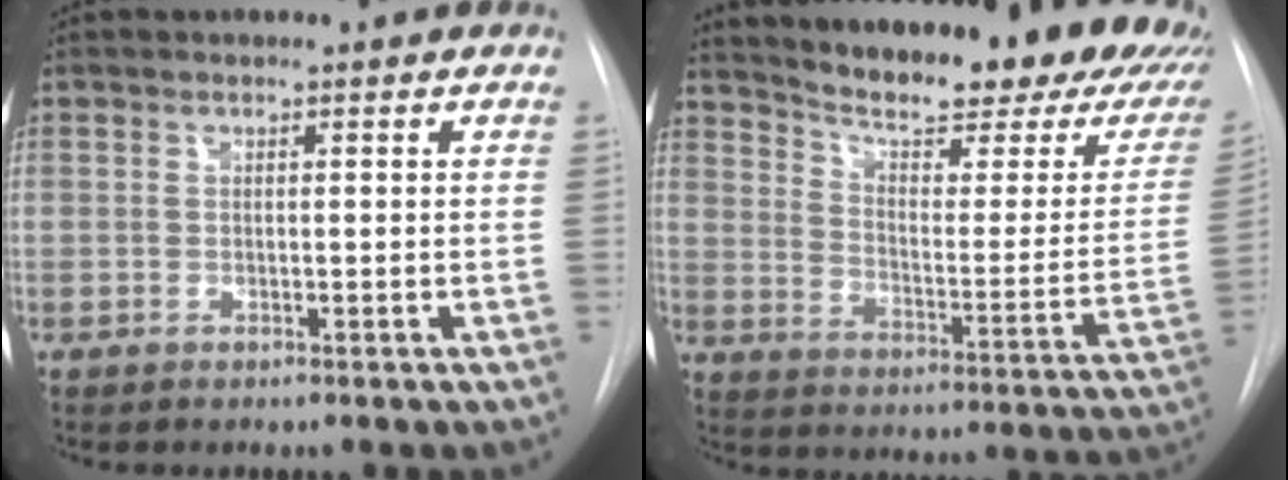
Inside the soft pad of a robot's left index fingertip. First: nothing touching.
{"total": 26.7, "force": [22.1, 5.8, 13.8], "torque": [-0.204, -0.059, 0.279]}